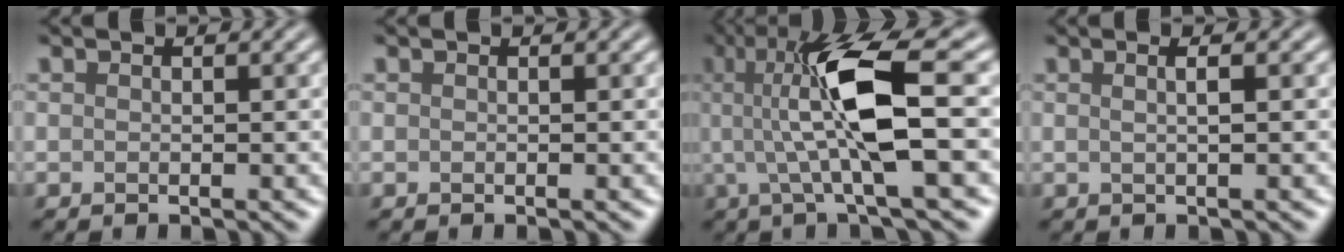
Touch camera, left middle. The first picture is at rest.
{"total": 0.0}
{"total": 9.7, "force": [1.0, 2.0, 9.4], "torque": [-0.159, 0.003, 0.020]}
{"total": 2.5, "force": [0.7, 1.1, 2.2], "torque": [-0.015, 0.008, -0.015]}